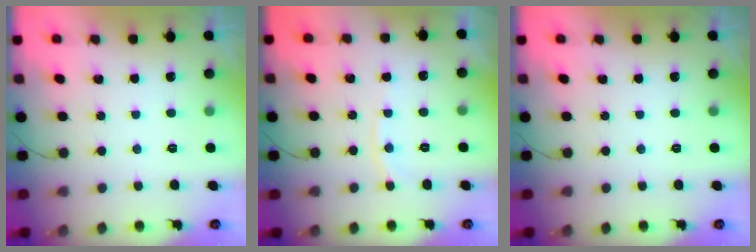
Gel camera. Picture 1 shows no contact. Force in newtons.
{"total": 5.7, "press": 5.7, "slide": 0.5}
{"total": 0.0}